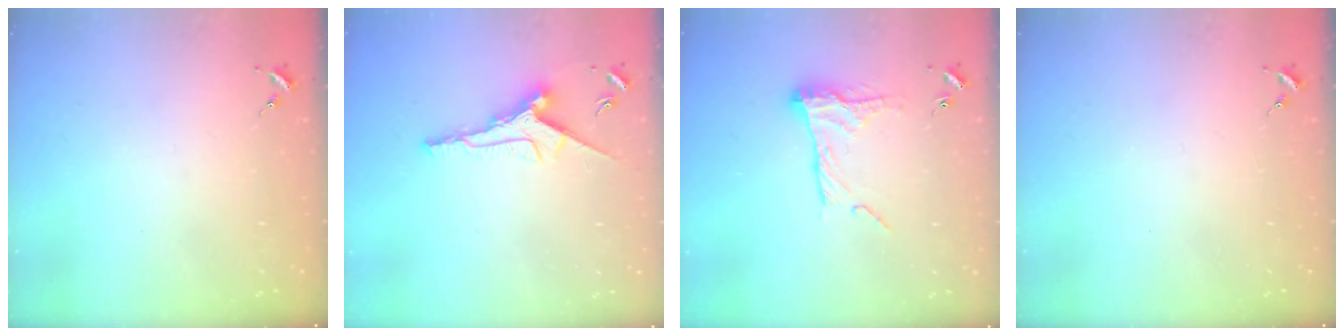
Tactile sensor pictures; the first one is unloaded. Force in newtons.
{"total": 9.6, "press": 9.6, "slide": 0.1}
{"total": 13.9, "press": 13.9, "slide": 1.1}
{"total": 0.0}